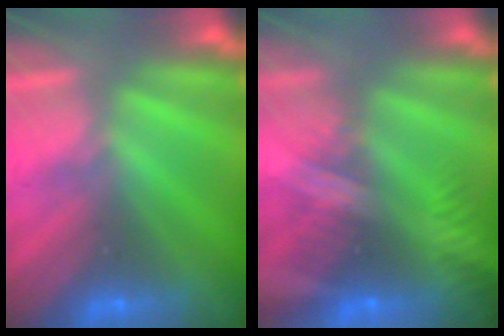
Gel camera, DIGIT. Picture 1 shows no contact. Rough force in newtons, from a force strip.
{"total": 8.2}